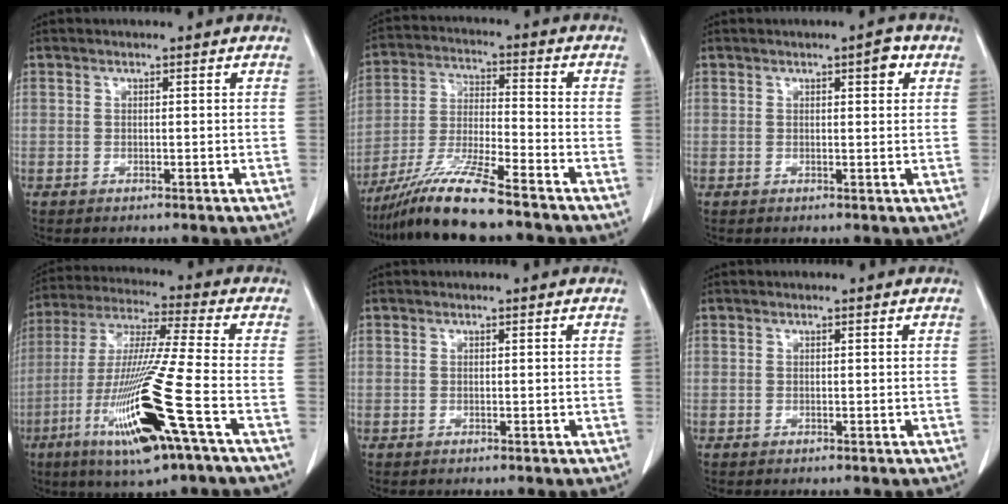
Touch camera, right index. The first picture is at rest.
{"total": 11.6, "force": [-9.1, -0.2, 7.2], "torque": [-0.142, -0.025, -0.172]}
{"total": 2.4, "force": [1.2, 0.7, 2.1], "torque": [-0.027, 0.002, 0.014]}
{"total": 19.0, "force": [-7.3, -0.2, 17.5], "torque": [-0.373, -0.037, -0.142]}
{"total": 0.0}
{"total": 0.0}